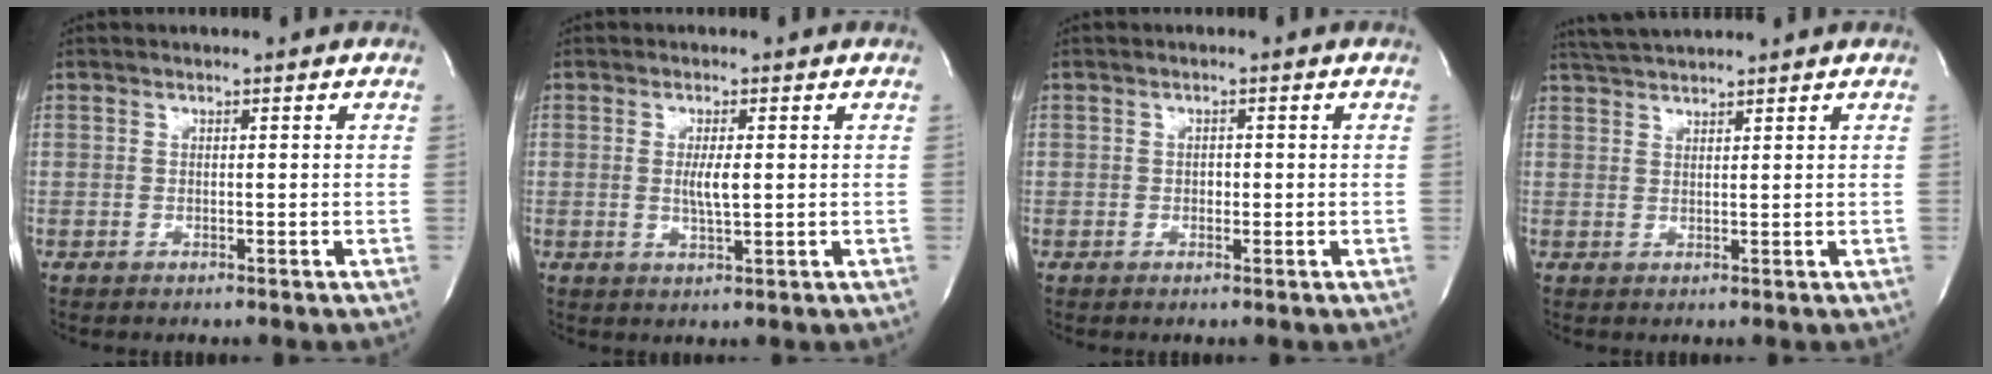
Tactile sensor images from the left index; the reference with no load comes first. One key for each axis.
{"total": 3.1, "fx": 0.1, "fy": 0.5, "fz": 3.1, "tx": -0.060, "ty": -0.006, "tz": 0.003}
{"total": 1.1, "fx": -0.2, "fy": 0.8, "fz": 0.7, "tx": -0.011, "ty": 0.000, "tz": -0.004}
{"total": 4.3, "fx": 4.1, "fy": -0.4, "fz": 1.2, "tx": -0.027, "ty": 0.024, "tz": 0.080}